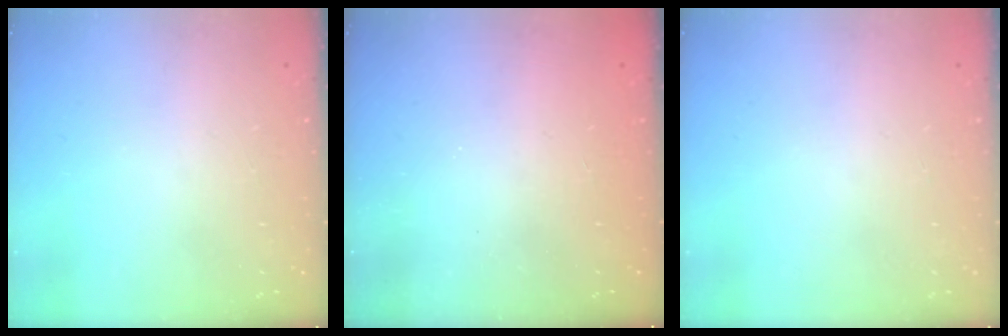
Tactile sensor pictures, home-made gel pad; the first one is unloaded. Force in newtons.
{"total": 2.5, "press": 2.4, "slide": 0.8}
{"total": 0.0}